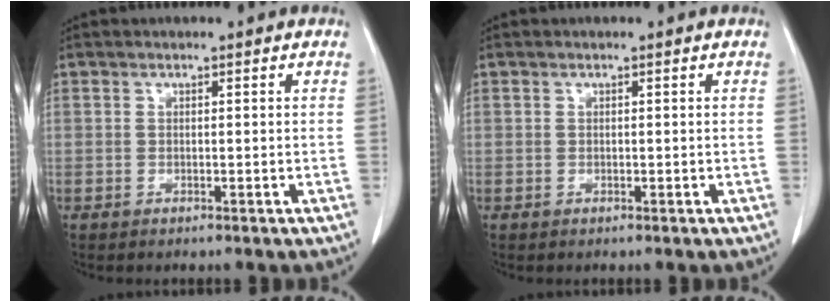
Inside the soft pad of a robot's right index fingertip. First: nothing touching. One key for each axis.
{"total": 0.0}